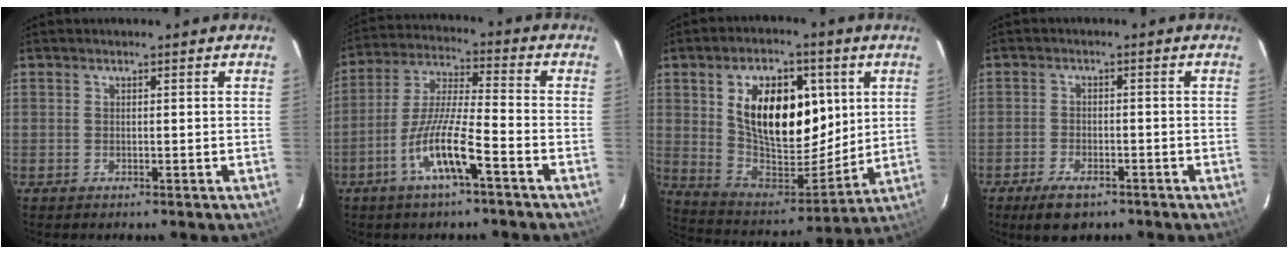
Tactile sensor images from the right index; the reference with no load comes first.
{"total": 11.0, "force": [-5.6, 1.0, 9.4], "torque": [-0.197, -0.004, -0.110]}
{"total": 19.6, "force": [5.7, 11.3, 14.9], "torque": [-0.265, 0.006, 0.111]}
{"total": 6.2, "force": [-4.3, 2.7, 3.4], "torque": [-0.082, -0.007, -0.072]}